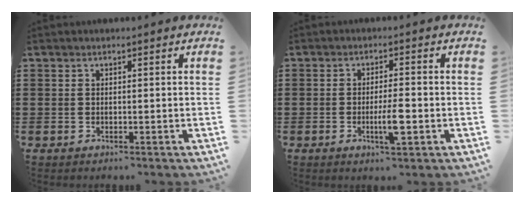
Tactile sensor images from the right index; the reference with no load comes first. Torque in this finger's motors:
{"motor_torque": [1.59, 0.55, 0.94, 0.16]}